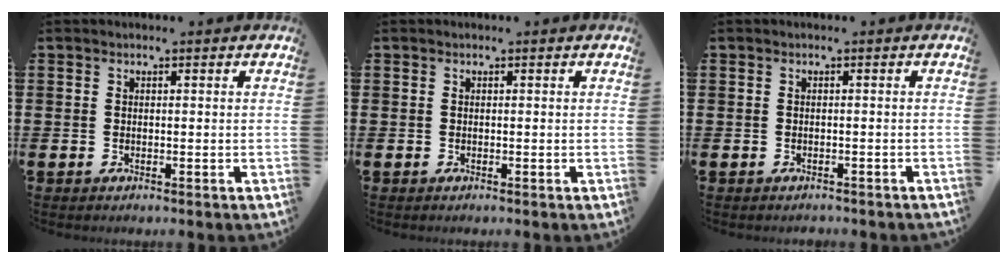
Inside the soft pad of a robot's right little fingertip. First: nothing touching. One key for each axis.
{"total": 0.0}
{"total": 0.5, "fx": -0.5, "fy": 0.1, "fz": 0.0, "tx": -0.002, "ty": -0.002, "tz": -0.011}